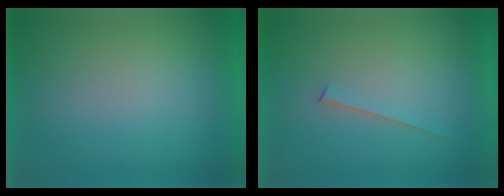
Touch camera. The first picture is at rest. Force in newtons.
{"total": 1.5}